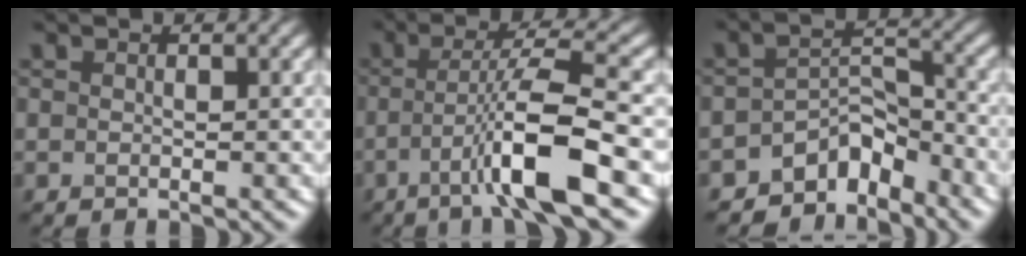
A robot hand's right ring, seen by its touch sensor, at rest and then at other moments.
{"total": 7.4, "force": [-2.5, 0.9, 6.9], "torque": [-0.118, 0.013, -0.053]}
{"total": 5.3, "force": [-4.2, 2.5, 2.0], "torque": [-0.011, 0.003, -0.075]}